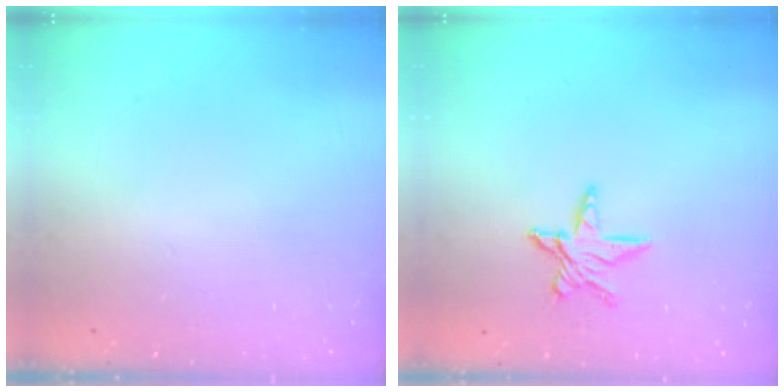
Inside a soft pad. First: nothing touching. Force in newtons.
{"total": 9.0, "press": 9.0, "slide": 0.8}